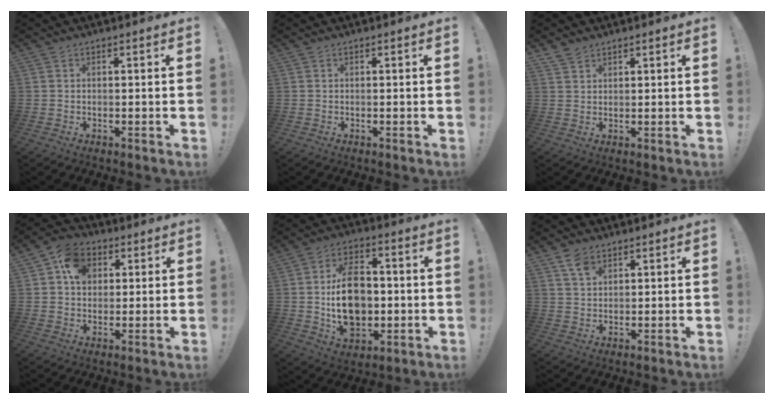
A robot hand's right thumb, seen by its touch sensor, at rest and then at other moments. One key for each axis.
{"total": 0.0}
{"total": 2.6, "fx": 2.3, "fy": 1.1, "fz": 0.7, "tx": -0.015, "ty": -0.012, "tz": 0.044}
{"total": 7.6, "fx": 2.5, "fy": 5.9, "fz": 4.1, "tx": -0.065, "ty": 0.005, "tz": 0.049}
{"total": 17.3, "fx": -0.7, "fy": 12.2, "fz": 12.2, "tx": -0.207, "ty": 0.002, "tz": -0.012}
{"total": 5.6, "fx": 3.8, "fy": 3.3, "fz": 2.5, "tx": -0.041, "ty": -0.017, "tz": 0.072}